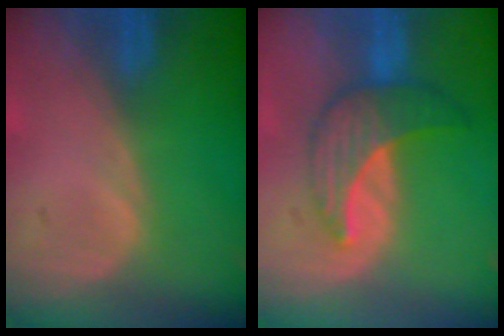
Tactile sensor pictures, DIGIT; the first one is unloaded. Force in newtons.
{"total": 7.1, "press": 6.8, "slide": 2.0}